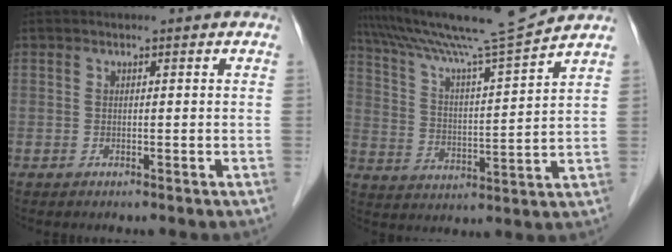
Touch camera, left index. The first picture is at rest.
{"total": 13.4, "force": [12.3, -3.0, 4.2], "torque": [-0.081, -0.026, 0.210]}